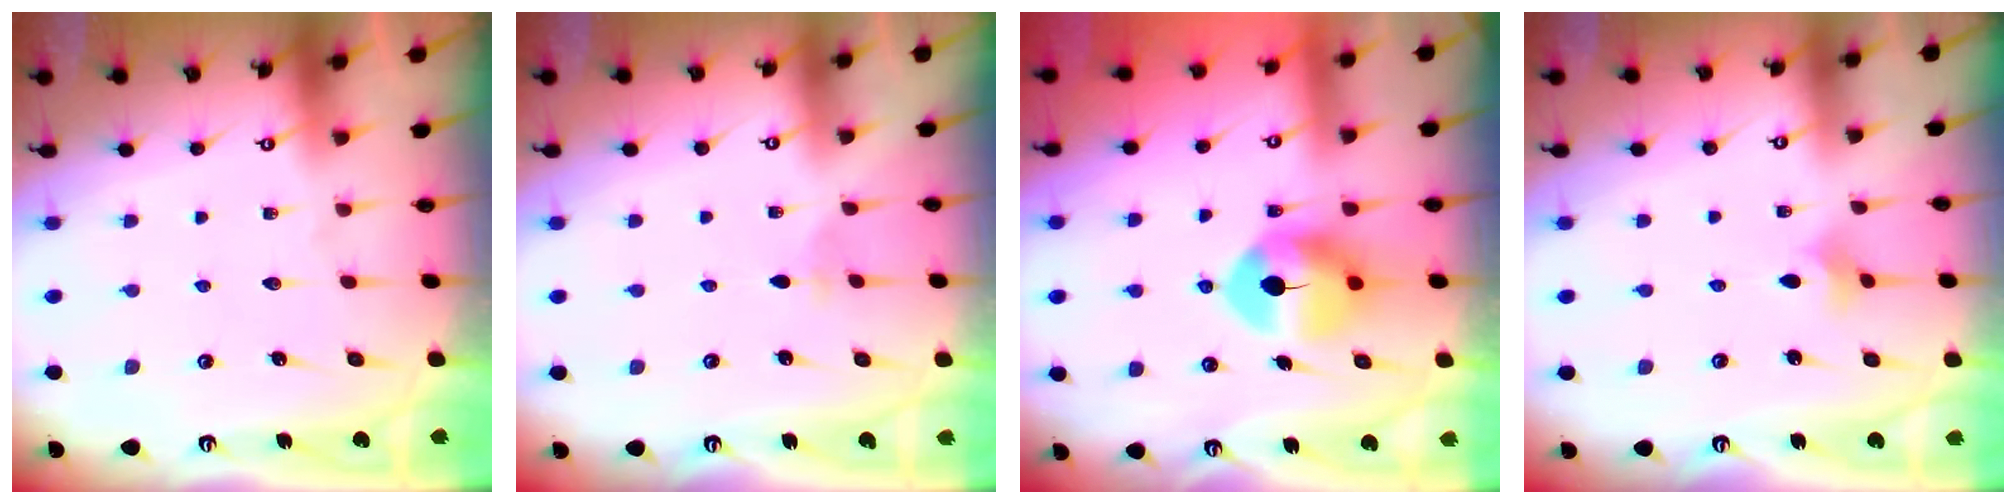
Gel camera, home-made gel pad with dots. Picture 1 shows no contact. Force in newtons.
{"total": 1.6, "press": 1.6, "slide": 0.4}
{"total": 8.5, "press": 8.3, "slide": 1.4}
{"total": 2.8, "press": 2.7, "slide": 0.6}